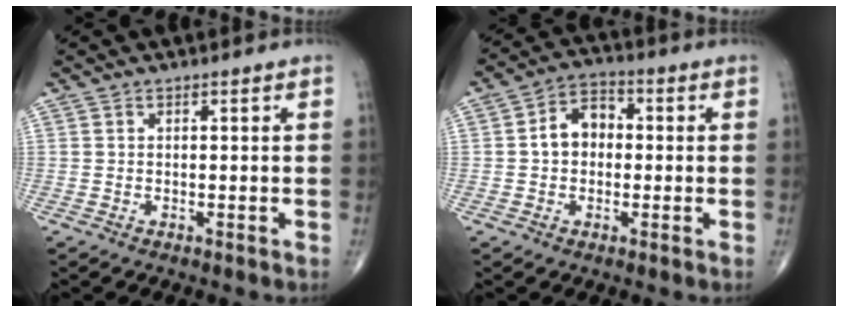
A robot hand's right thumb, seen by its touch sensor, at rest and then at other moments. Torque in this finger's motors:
{"motor_torque": [1.02, 0.96, 0.55, -0.05, 0.03]}